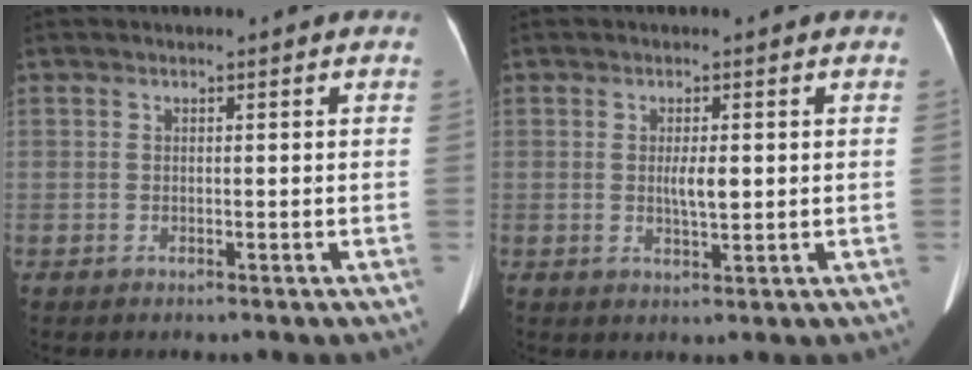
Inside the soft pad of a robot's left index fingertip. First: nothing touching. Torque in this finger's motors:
{"motor_torque": [0.67, 0.20, 0.29, 0.02]}